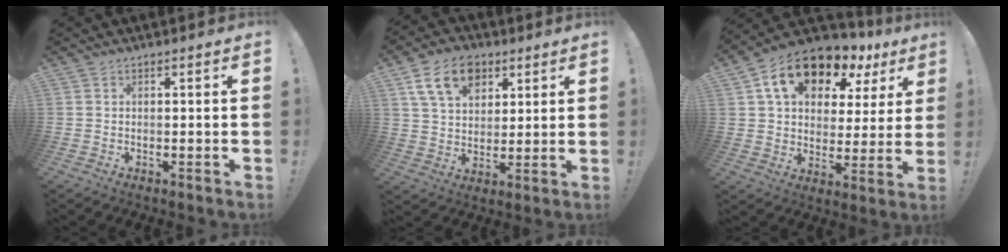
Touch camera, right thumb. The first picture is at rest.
{"total": 14.7, "force": [7.1, 10.3, 7.6], "torque": [-0.117, -0.022, 0.137]}
{"total": 16.3, "force": [9.6, 9.9, 8.6], "torque": [-0.145, -0.046, 0.175]}